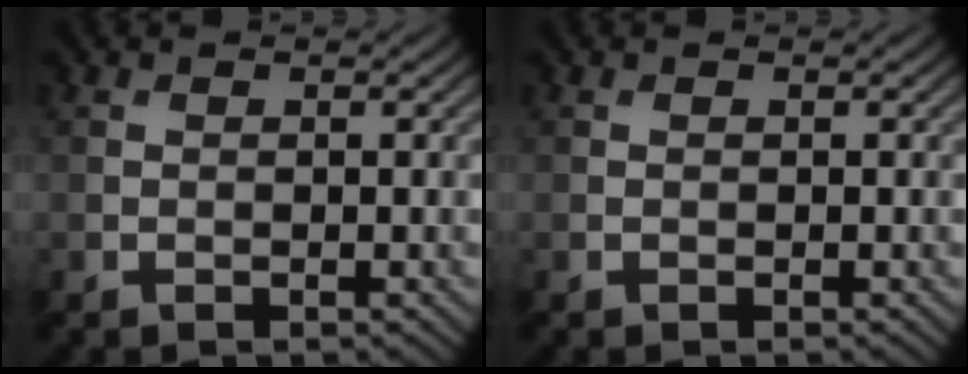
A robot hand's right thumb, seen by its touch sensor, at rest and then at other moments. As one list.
[{"total": 0.0}]